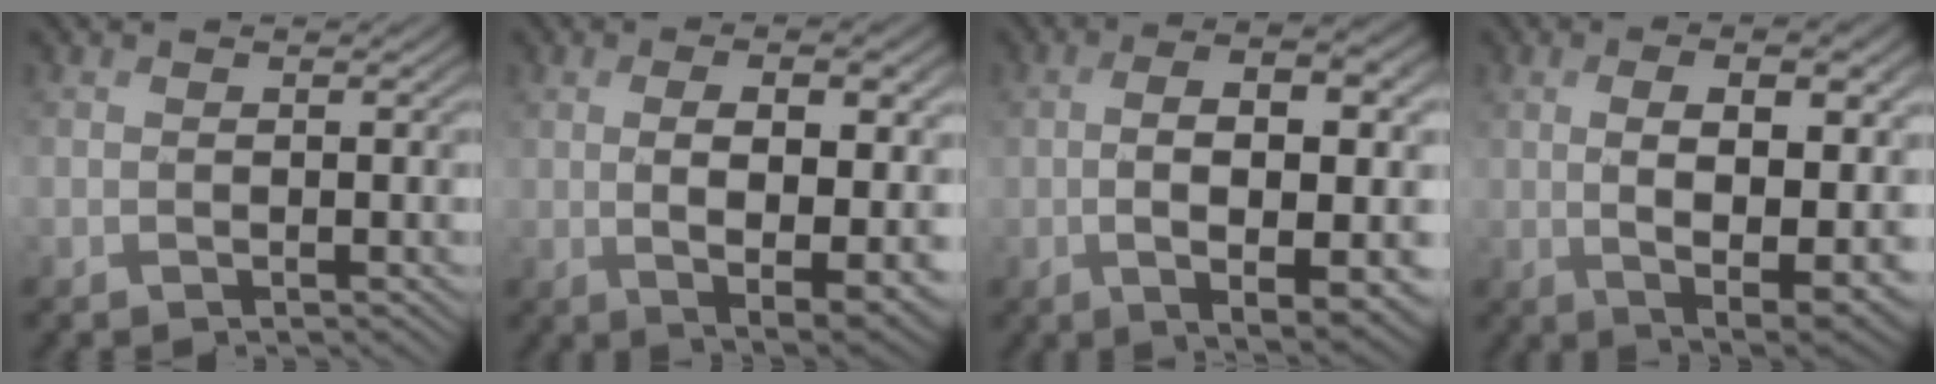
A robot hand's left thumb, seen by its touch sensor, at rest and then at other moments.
{"total": 10.5, "force": [1.0, 4.5, 9.4], "torque": [-0.155, -0.009, 0.020]}
{"total": 11.2, "force": [-0.6, 4.1, 10.4], "torque": [-0.189, -0.007, -0.006]}
{"total": 12.1, "force": [1.3, 5.2, 10.8], "torque": [-0.176, -0.006, 0.020]}